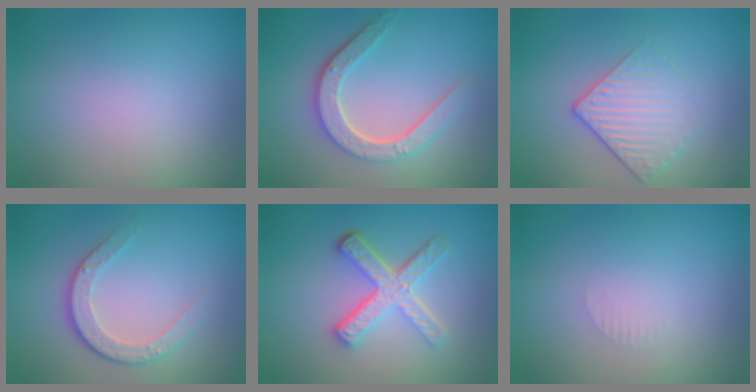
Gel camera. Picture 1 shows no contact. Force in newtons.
{"total": 4.6, "press": 3.6, "slide": 3.0}
{"total": 3.0, "press": 2.6, "slide": 1.4}
{"total": 3.5, "press": 2.5, "slide": 2.5}
{"total": 4.9, "press": 3.5, "slide": 3.4}
{"total": 0.7, "press": 0.6, "slide": 0.1}